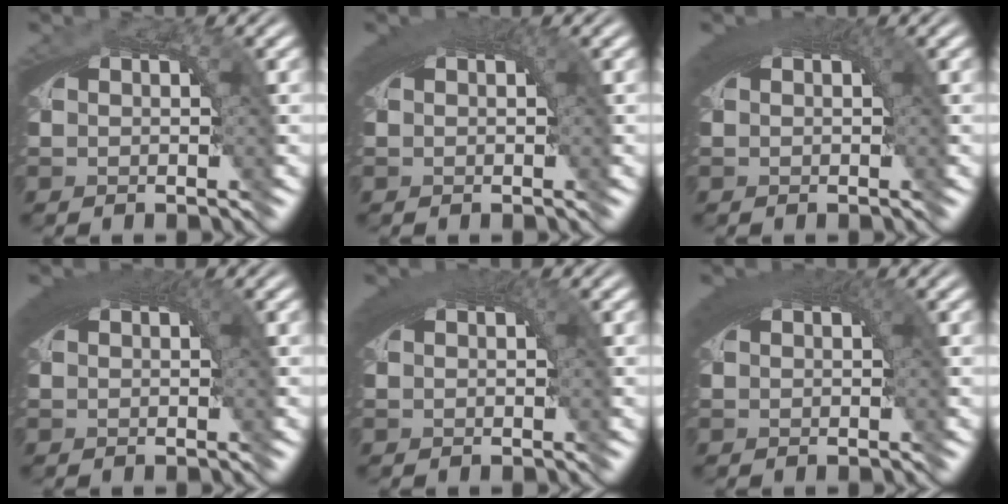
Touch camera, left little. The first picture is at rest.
{"total": 2.6, "force": [1.0, 0.7, 2.3], "torque": [-0.029, 0.008, 0.015]}
{"total": 3.2, "force": [1.2, 0.9, 2.9], "torque": [-0.035, 0.012, 0.017]}
{"total": 3.9, "force": [1.4, 1.2, 3.4], "torque": [-0.042, 0.015, 0.017]}
{"total": 2.8, "force": [1.1, 0.8, 2.5], "torque": [-0.030, 0.009, 0.016]}
{"total": 3.5, "force": [1.3, 1.0, 3.1], "torque": [-0.037, 0.014, 0.017]}